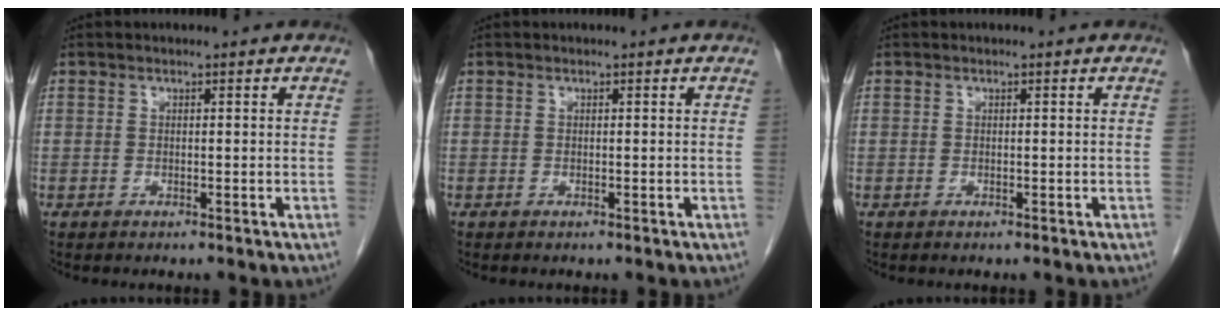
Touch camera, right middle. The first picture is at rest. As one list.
[{"total": 0.0}, {"total": 0.0}]